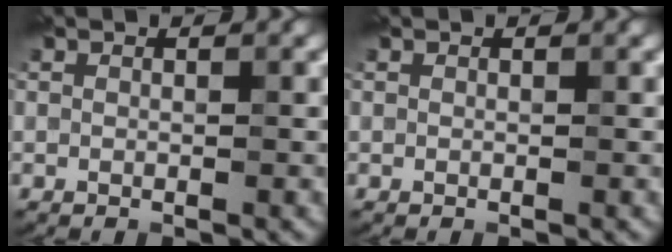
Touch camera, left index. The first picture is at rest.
{"total": 0.0}